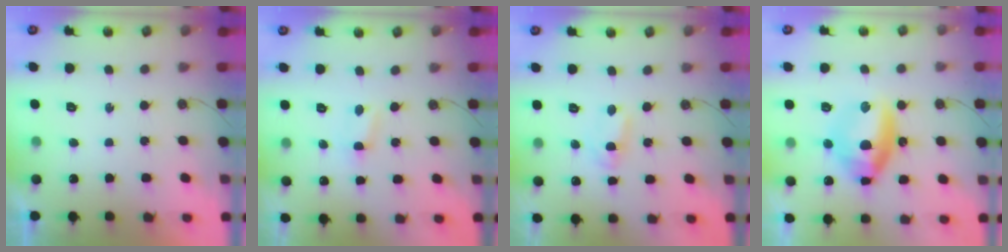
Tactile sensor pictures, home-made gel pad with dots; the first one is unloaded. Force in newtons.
{"total": 1.9, "press": 1.8, "slide": 0.3}
{"total": 2.8, "press": 2.8, "slide": 0.3}
{"total": 12.2, "press": 12.1, "slide": 1.5}